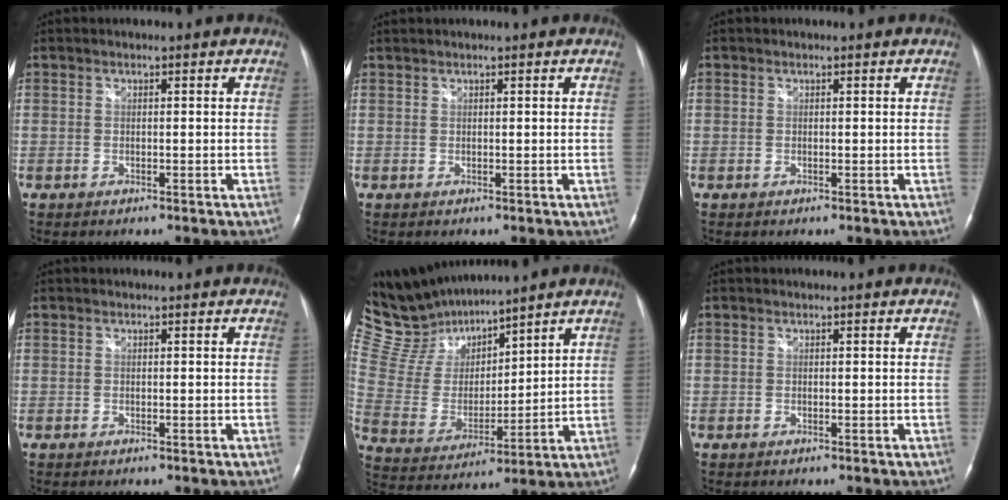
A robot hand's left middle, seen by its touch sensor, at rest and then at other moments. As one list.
[{"total": 0.6, "force": [0.6, -0.1, 0.1], "torque": [-0.006, 0.009, 0.016]}, {"total": 0.0}, {"total": 0.0}, {"total": 12.6, "force": [12.1, 2.5, 2.4], "torque": [-0.074, 0.009, 0.254]}, {"total": 0.0}]